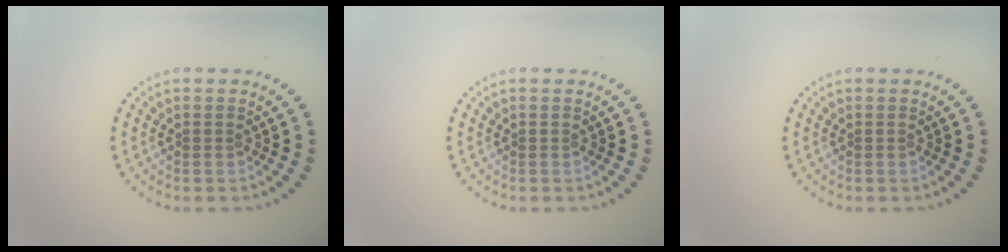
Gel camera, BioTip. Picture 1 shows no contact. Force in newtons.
{"total": 0.0}
{"total": 0.0}